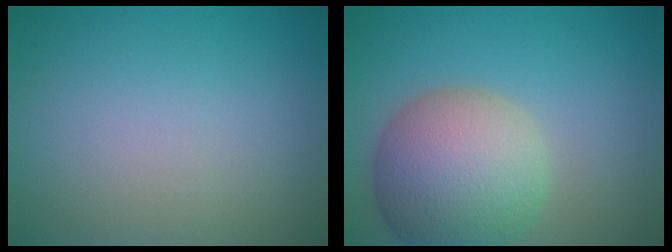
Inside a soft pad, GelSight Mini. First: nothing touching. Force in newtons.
{"total": 8.8, "press": 8.8, "slide": 0.7}